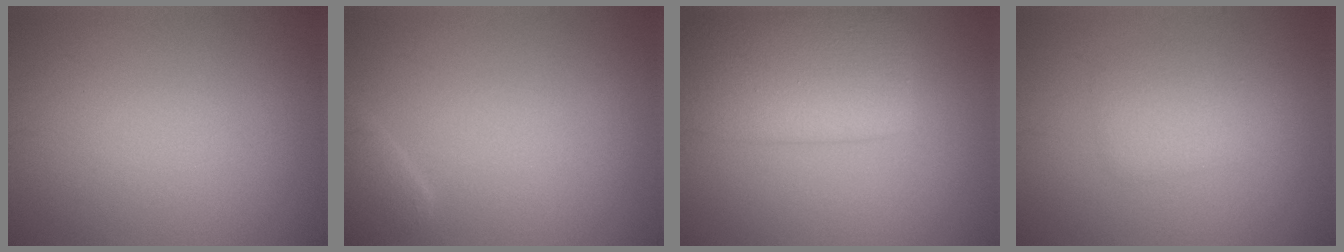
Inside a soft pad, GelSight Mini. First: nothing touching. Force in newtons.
{"total": 1.6, "press": 1.6, "slide": 0.2}
{"total": 7.9, "press": 7.9, "slide": 0.5}
{"total": 2.3, "press": 2.3, "slide": 0.0}